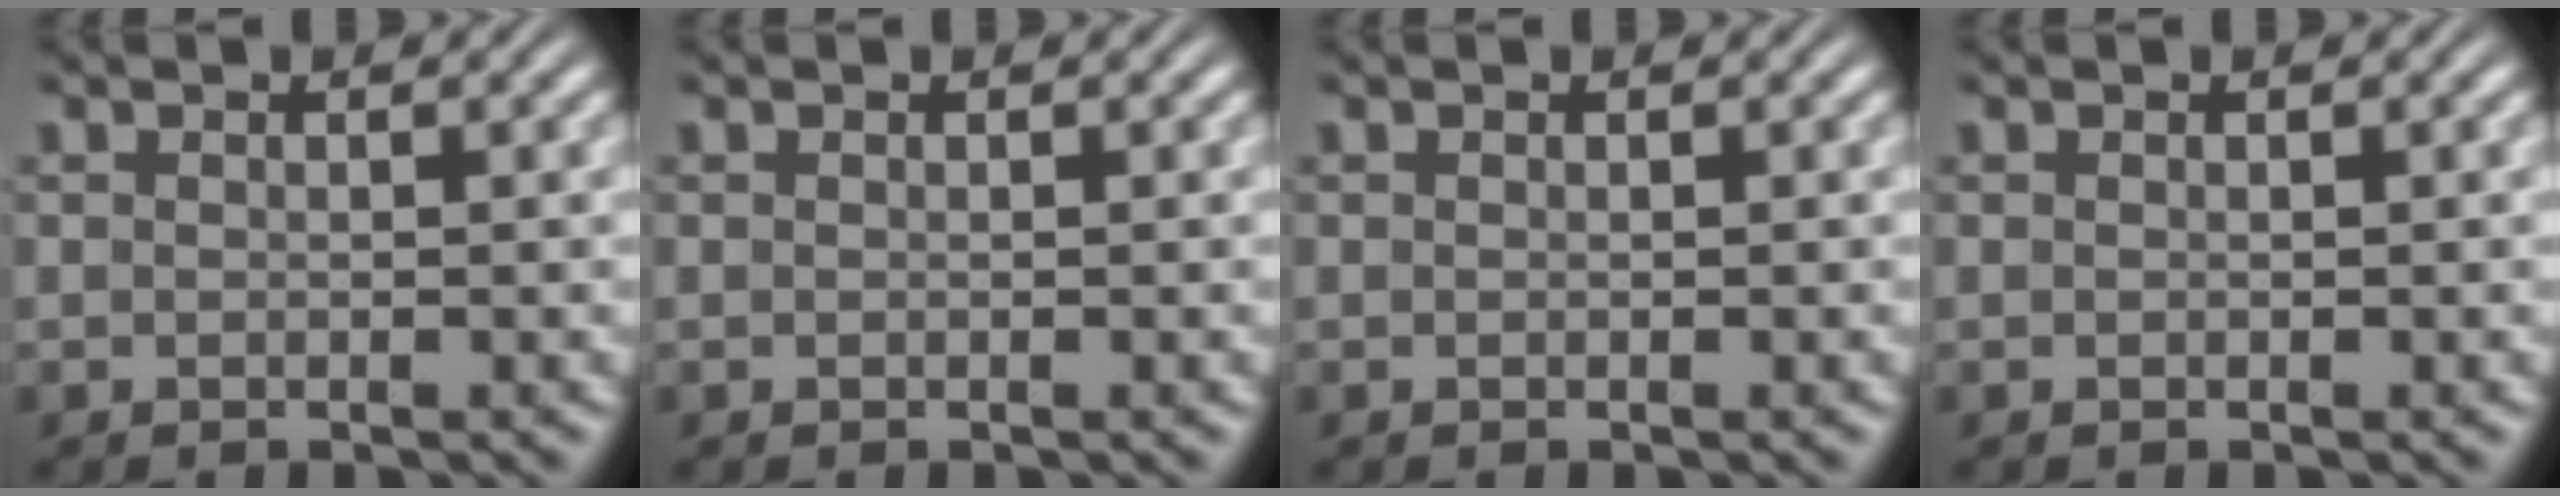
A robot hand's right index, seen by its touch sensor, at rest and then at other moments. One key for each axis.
{"total": 0.0}
{"total": 0.0}
{"total": 0.0}